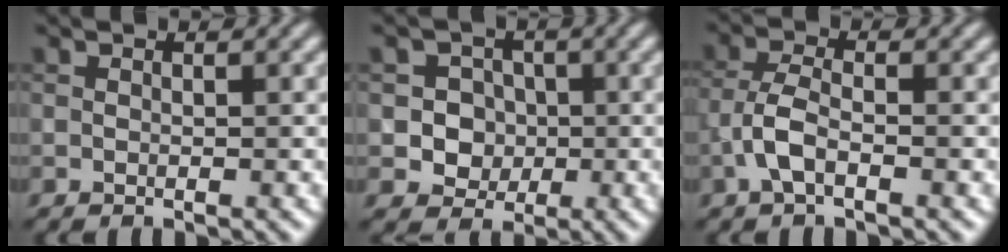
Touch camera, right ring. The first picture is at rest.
{"total": 3.8, "force": [-0.4, 3.6, 1.3], "torque": [0.002, 0.007, -0.024]}
{"total": 2.9, "force": [-1.4, 1.1, 2.4], "torque": [-0.054, 0.006, -0.037]}